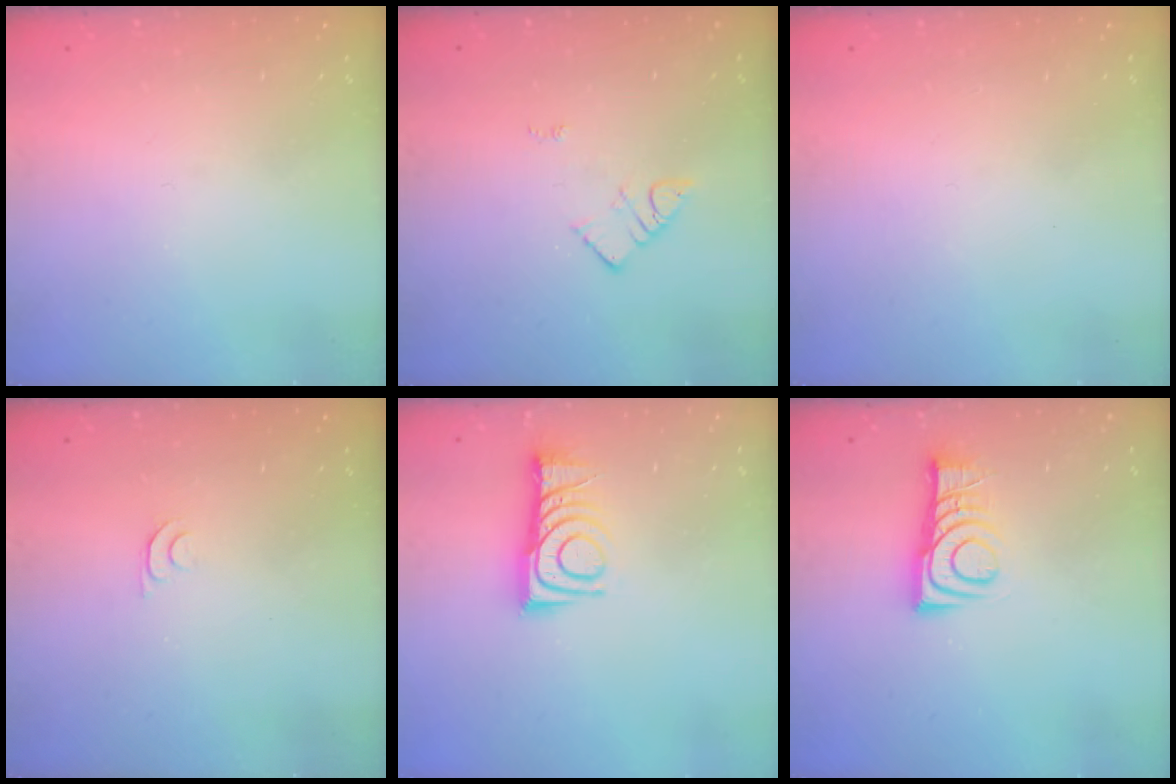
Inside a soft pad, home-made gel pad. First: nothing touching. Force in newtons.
{"total": 3.1, "press": 3.1, "slide": 0.2}
{"total": 1.6, "press": 1.6, "slide": 0.1}
{"total": 4.8, "press": 4.7, "slide": 0.6}
{"total": 9.9, "press": 9.9, "slide": 0.8}
{"total": 9.1, "press": 9.1, "slide": 0.4}